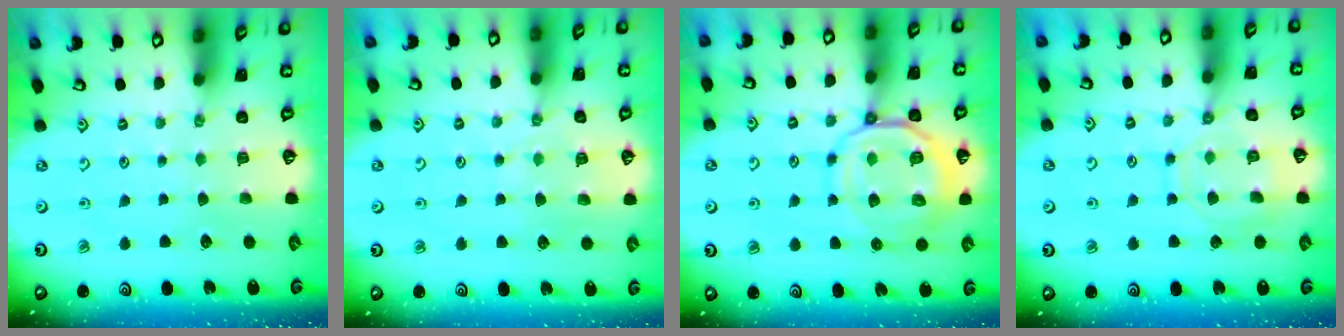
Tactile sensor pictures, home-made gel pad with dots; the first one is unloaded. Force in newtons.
{"total": 5.5, "press": 5.5, "slide": 0.9}
{"total": 14.0, "press": 14.0, "slide": 1.5}
{"total": 10.9, "press": 10.9, "slide": 0.9}